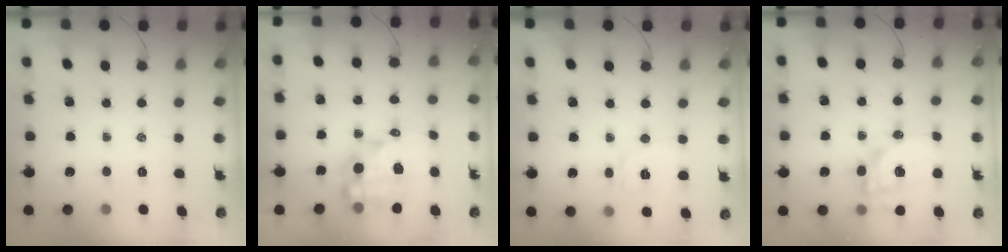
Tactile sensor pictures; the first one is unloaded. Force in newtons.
{"total": 10.7, "press": 10.4, "slide": 2.7}
{"total": 6.1, "press": 6.0, "slide": 0.8}
{"total": 14.5, "press": 14.1, "slide": 3.3}